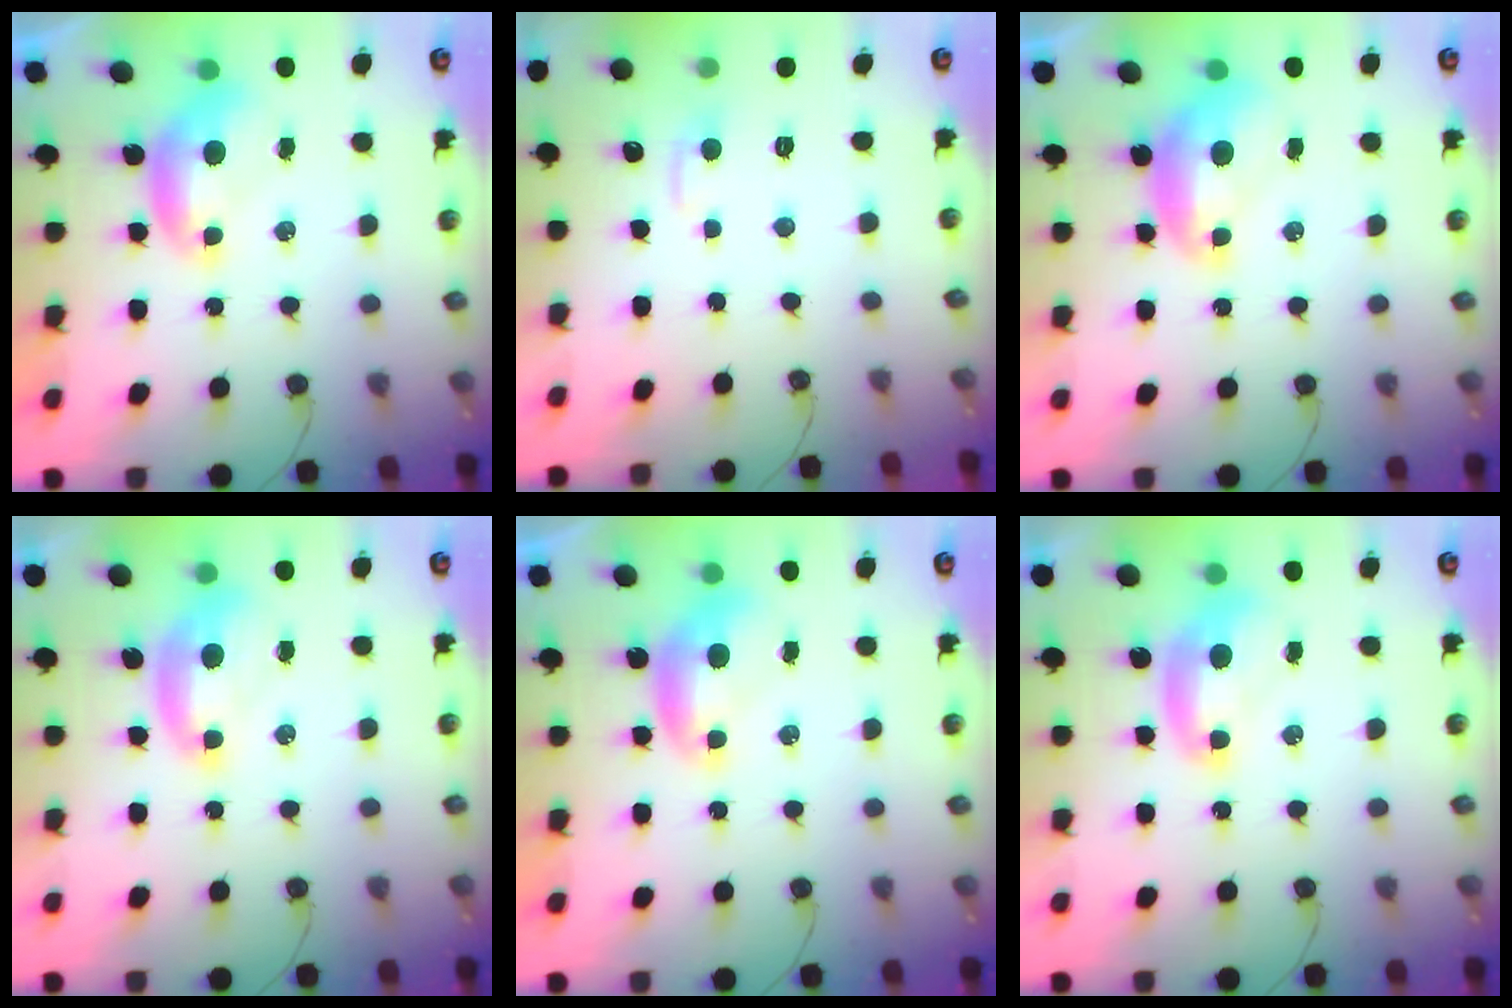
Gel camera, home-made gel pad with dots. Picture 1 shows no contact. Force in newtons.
{"total": 2.8, "press": 2.8, "slide": 0.4}
{"total": 1.8, "press": 1.8, "slide": 0.2}
{"total": 1.5, "press": 1.4, "slide": 0.6}
{"total": 0.0}
{"total": 1.5, "press": 1.5, "slide": 0.2}